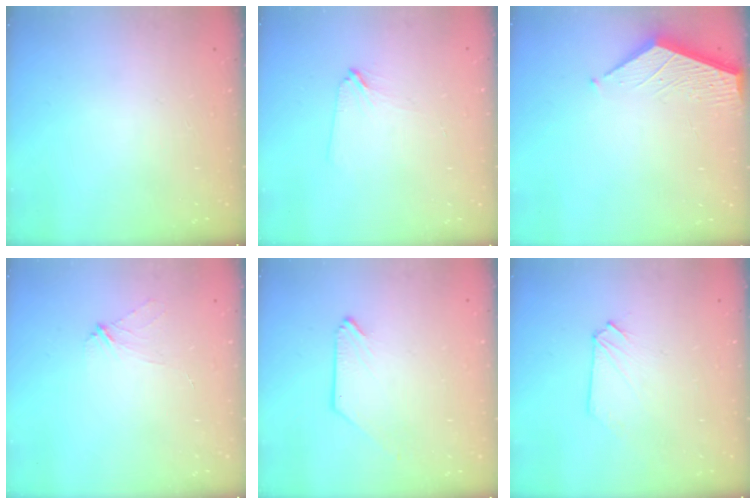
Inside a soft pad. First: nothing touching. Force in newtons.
{"total": 1.8, "press": 1.7, "slide": 0.4}
{"total": 3.3, "press": 3.3, "slide": 0.4}
{"total": 2.4, "press": 2.4, "slide": 0.5}
{"total": 0.0}
{"total": 0.9, "press": 0.9, "slide": 0.2}